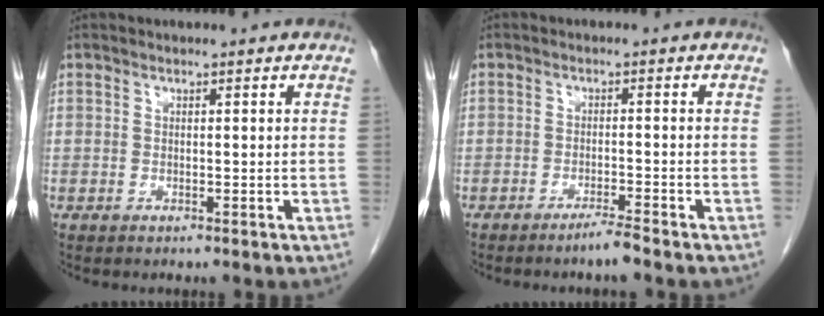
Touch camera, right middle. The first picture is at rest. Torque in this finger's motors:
{"motor_torque": [0.86, -0.39, 0.15, 0.08]}